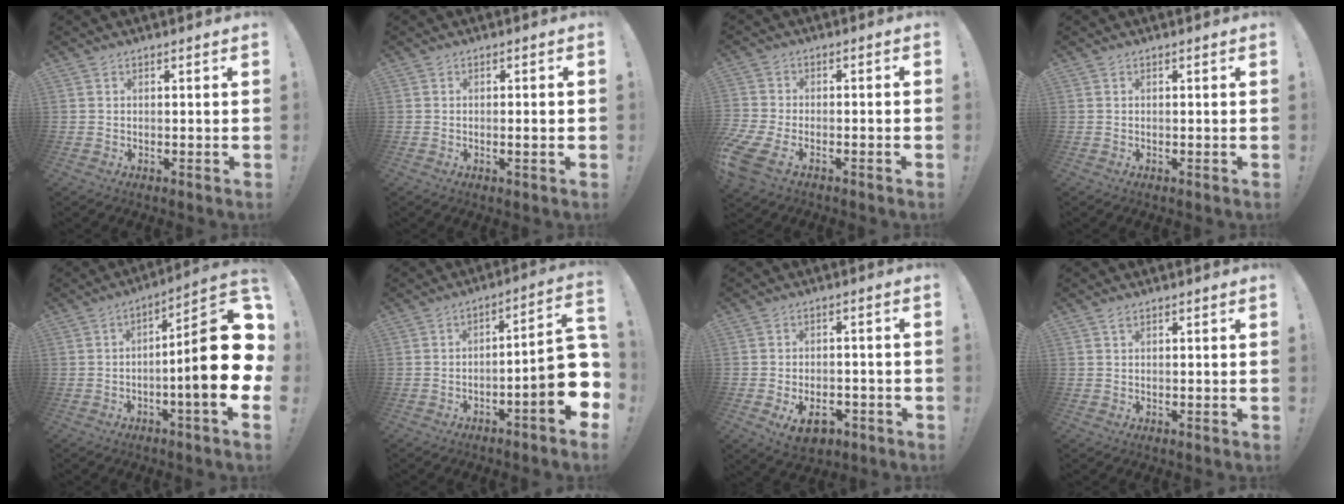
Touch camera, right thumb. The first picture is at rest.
{"total": 2.6, "force": [-0.3, 0.0, 2.6], "torque": [-0.037, -0.005, -0.007]}
{"total": 7.3, "force": [-4.9, 2.7, 4.8], "torque": [-0.119, 0.004, -0.093]}
{"total": 0.0}
{"total": 22.1, "force": [-1.6, 3.7, 21.7], "torque": [-0.330, 0.005, -0.028]}
{"total": 12.8, "force": [-3.7, 1.9, 12.1], "torque": [-0.151, 0.004, -0.060]}
{"total": 8.0, "force": [-3.7, 4.9, 5.1], "torque": [-0.061, 0.014, -0.058]}
{"total": 0.9, "force": [0.6, 0.4, 0.6], "torque": [-0.009, -0.001, 0.010]}